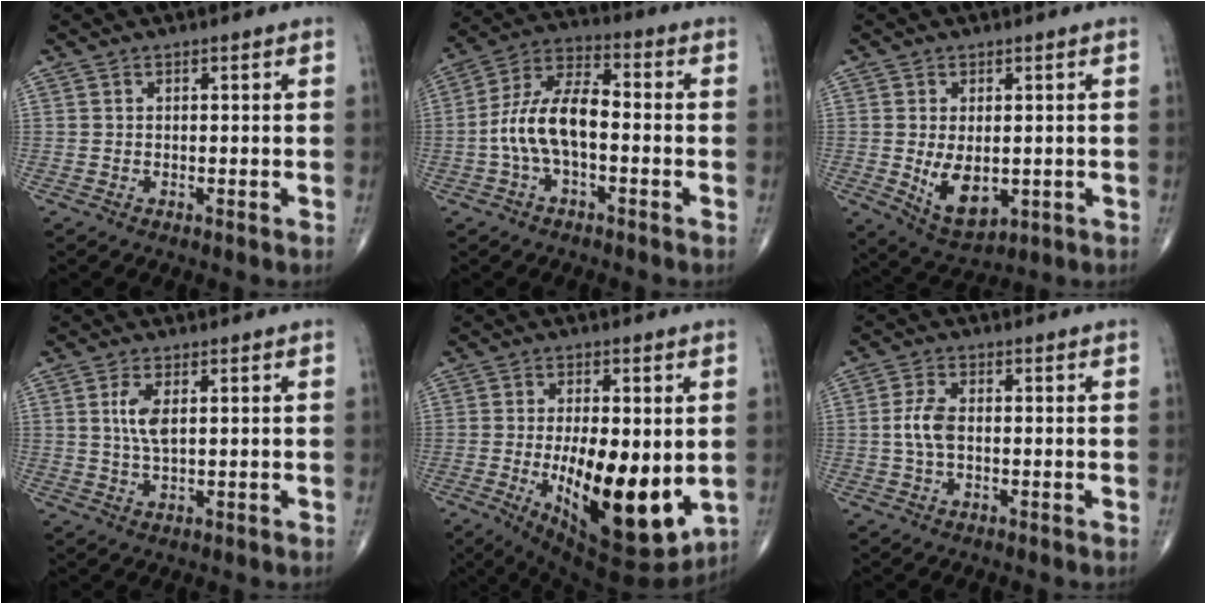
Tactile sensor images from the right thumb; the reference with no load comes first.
{"total": 11.6, "force": [-1.9, 5.7, 10.0], "torque": [-0.198, 0.044, -0.043]}
{"total": 8.4, "force": [-1.0, 4.9, 6.8], "torque": [-0.103, -0.016, 0.001]}
{"total": 4.7, "force": [1.2, 1.8, 4.1], "torque": [-0.090, -0.005, 0.026]}
{"total": 20.2, "force": [-4.1, 8.1, 18.0], "torque": [-0.238, -0.032, -0.033]}
{"total": 4.5, "force": [-0.2, 2.4, 3.9], "torque": [-0.090, 0.006, -0.007]}